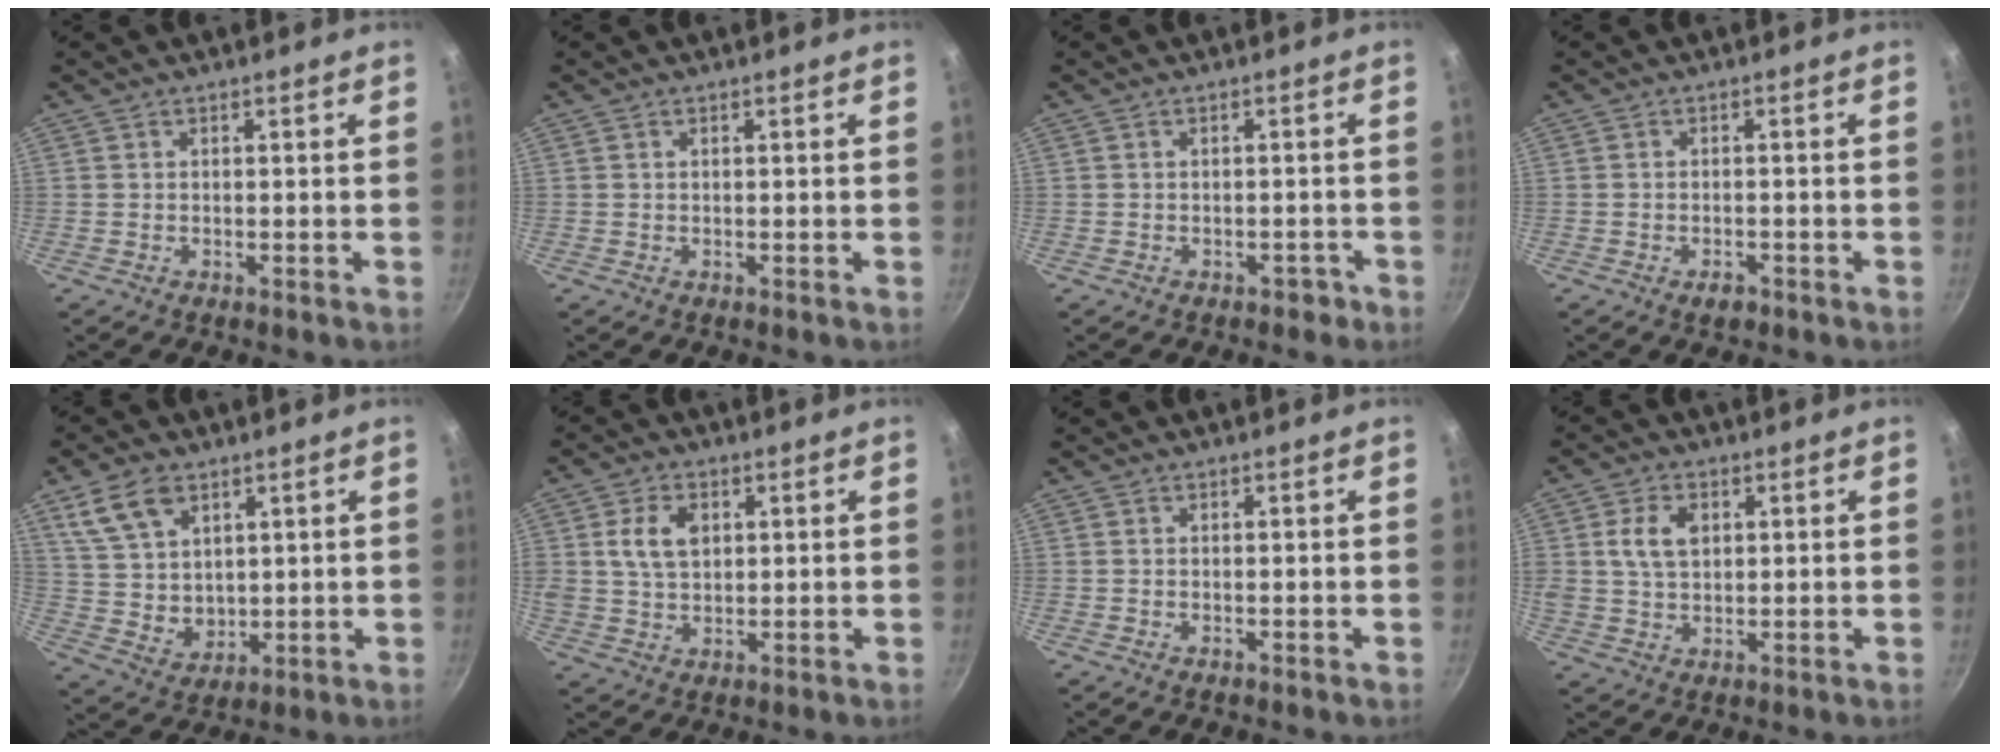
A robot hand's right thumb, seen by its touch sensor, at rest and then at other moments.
{"total": 0.0}
{"total": 1.9, "force": [-1.1, 1.3, 0.8], "torque": [0.007, 0.021, -0.002]}
{"total": 2.3, "force": [-1.4, 1.2, 1.4], "torque": [-0.022, 0.009, -0.020]}
{"total": 11.2, "force": [5.4, 7.6, 6.2], "torque": [-0.093, -0.020, 0.119]}
{"total": 7.6, "force": [1.9, 5.3, 5.1], "torque": [-0.084, -0.001, 0.034]}
{"total": 0.0}
{"total": 7.1, "force": [1.8, 4.9, 4.8], "torque": [-0.077, 0.001, 0.030]}